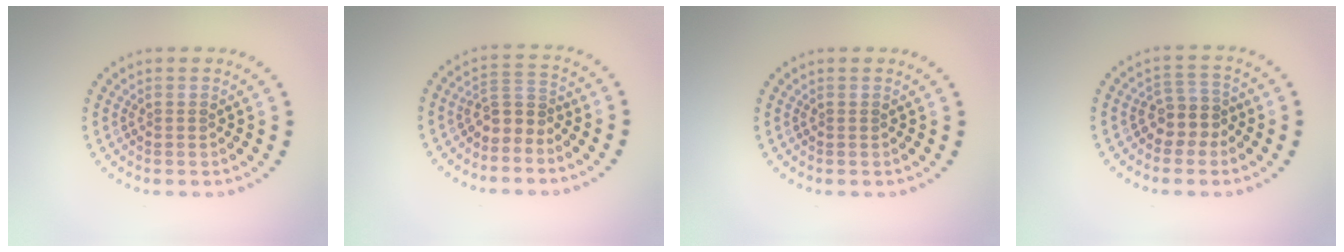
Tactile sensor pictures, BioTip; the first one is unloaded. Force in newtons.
{"total": 2.3, "press": 1.8, "slide": 1.4}
{"total": 0.0}
{"total": 2.6, "press": 2.2, "slide": 1.5}